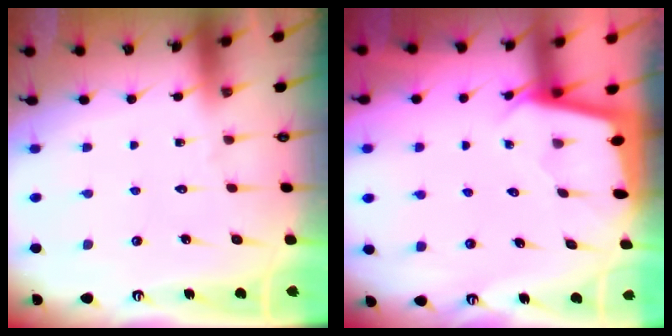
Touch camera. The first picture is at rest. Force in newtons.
{"total": 1.8, "press": 1.8, "slide": 0.1}